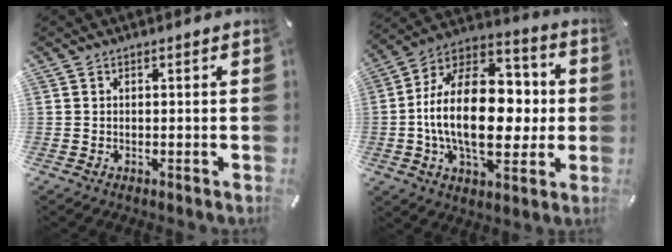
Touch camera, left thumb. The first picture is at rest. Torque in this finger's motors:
{"motor_torque": [0.96, 1.25, 2.62, 0.15, 0.35]}